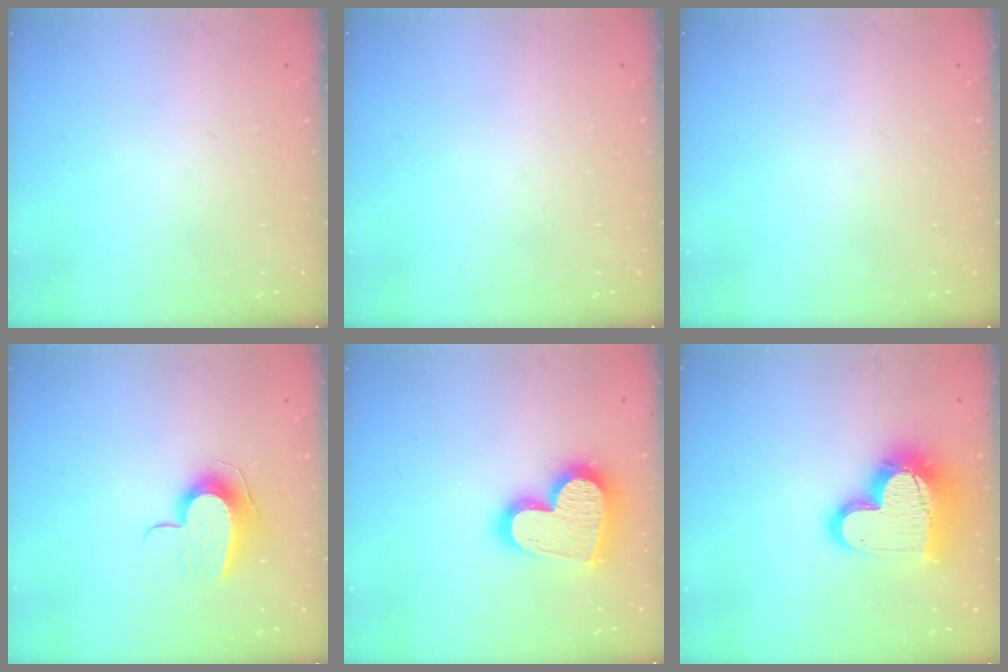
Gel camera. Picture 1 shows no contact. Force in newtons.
{"total": 0.0}
{"total": 0.0}
{"total": 9.3, "press": 9.3, "slide": 0.3}
{"total": 21.6, "press": 21.5, "slide": 1.8}
{"total": 19.0, "press": 18.9, "slide": 1.3}